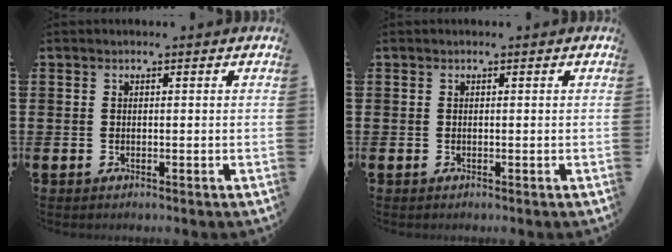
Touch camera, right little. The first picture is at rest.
{"total": 0.0}